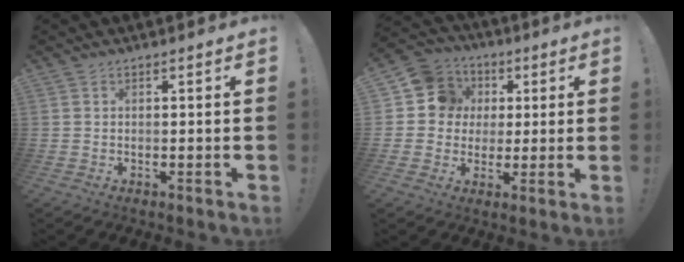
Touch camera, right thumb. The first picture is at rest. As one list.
[{"total": 11.5, "force": [2.4, 10.7, 3.5], "torque": [-0.042, 0.002, 0.052]}]